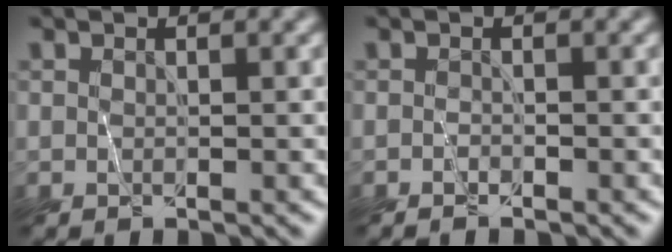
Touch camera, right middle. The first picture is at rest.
{"total": 1.0, "force": [-0.9, -0.3, -0.2], "torque": [0.002, -0.002, -0.020]}